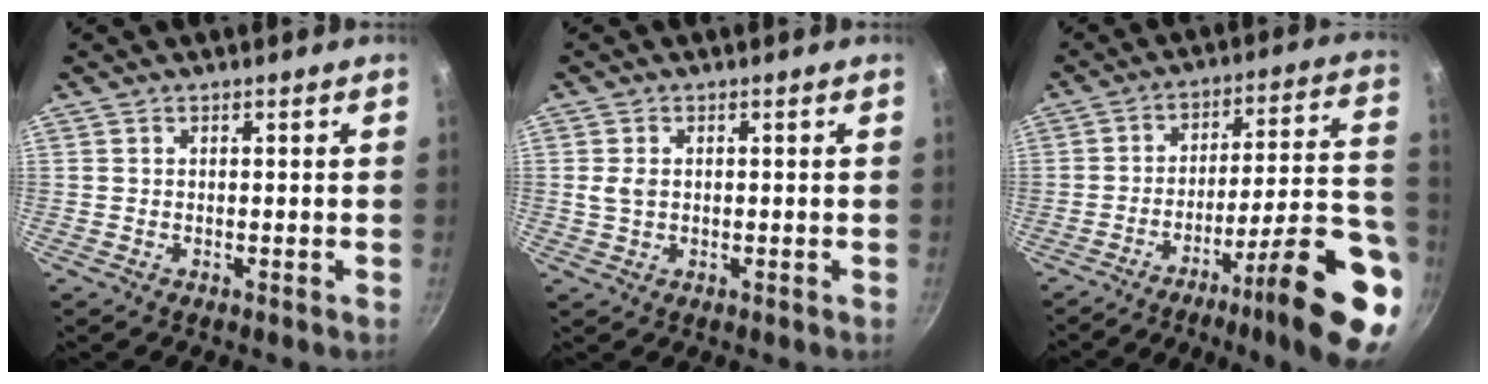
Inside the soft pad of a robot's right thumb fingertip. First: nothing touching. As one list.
[{"total": 2.6, "force": [0.4, 2.0, 1.7], "torque": [-0.028, -0.001, 0.008]}, {"total": 22.5, "force": [-11.3, 4.6, 18.8], "torque": [-0.222, 0.055, -0.168]}]